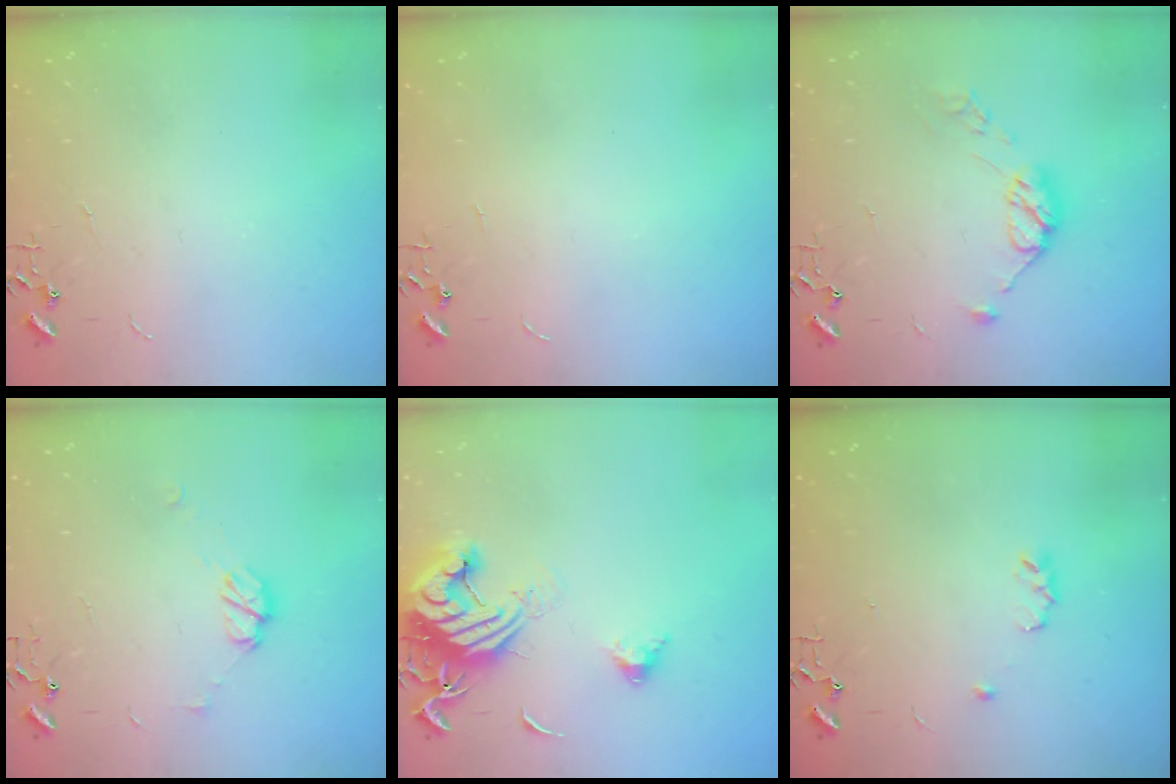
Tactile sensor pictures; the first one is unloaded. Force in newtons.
{"total": 0.0}
{"total": 9.5, "press": 9.5, "slide": 0.5}
{"total": 7.1, "press": 7.1, "slide": 0.6}
{"total": 14.9, "press": 14.8, "slide": 1.9}
{"total": 5.0, "press": 5.0, "slide": 0.8}